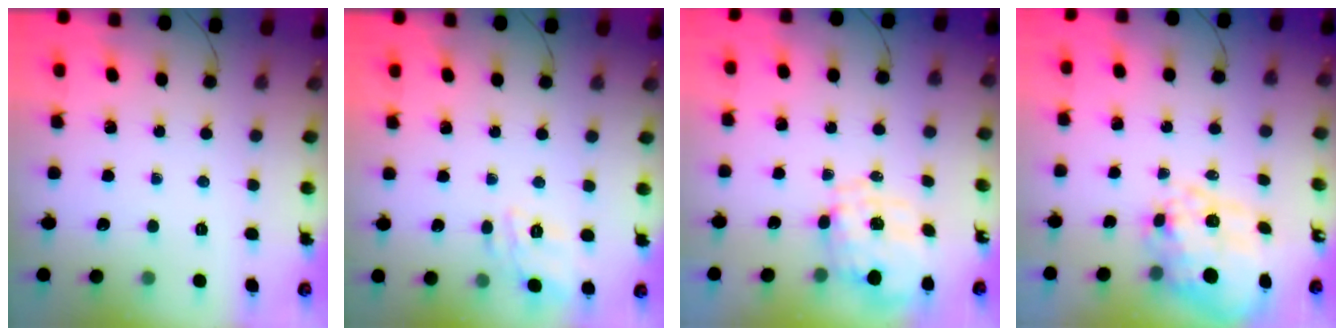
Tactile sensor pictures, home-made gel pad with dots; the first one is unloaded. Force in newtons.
{"total": 7.0, "press": 6.9, "slide": 1.0}
{"total": 2.1, "press": 1.8, "slide": 1.1}
{"total": 13.9, "press": 13.6, "slide": 3.0}